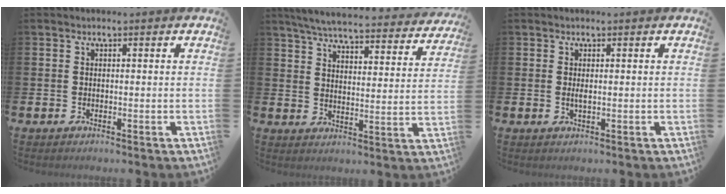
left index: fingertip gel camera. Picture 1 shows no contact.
{"total": 6.0, "force": [5.7, 0.5, 1.9], "torque": [-0.055, -0.042, 0.096]}
{"total": 0.9, "force": [0.2, 0.2, 0.9], "torque": [-0.016, 0.002, 0.002]}